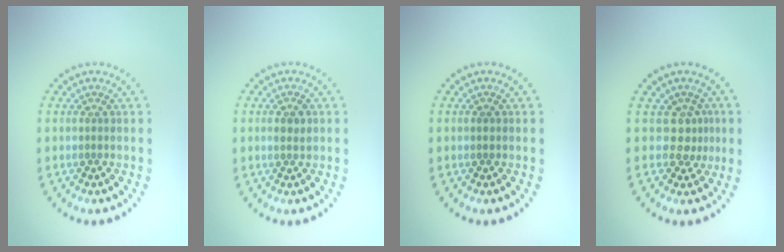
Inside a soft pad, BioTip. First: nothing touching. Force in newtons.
{"total": 1.5, "press": 1.4, "slide": 0.5}
{"total": 0.7, "press": 0.7, "slide": 0.2}
{"total": 1.9, "press": 1.3, "slide": 1.4}